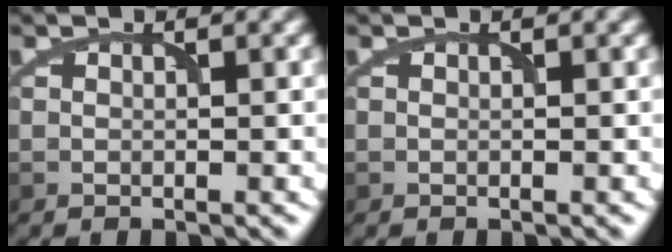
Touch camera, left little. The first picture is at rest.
{"total": 0.0}